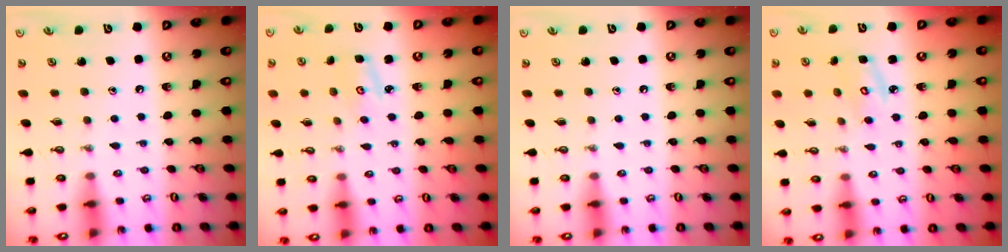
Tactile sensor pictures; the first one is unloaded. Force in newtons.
{"total": 2.9, "press": 2.9, "slide": 0.3}
{"total": 0.0}
{"total": 3.8, "press": 3.8, "slide": 0.2}